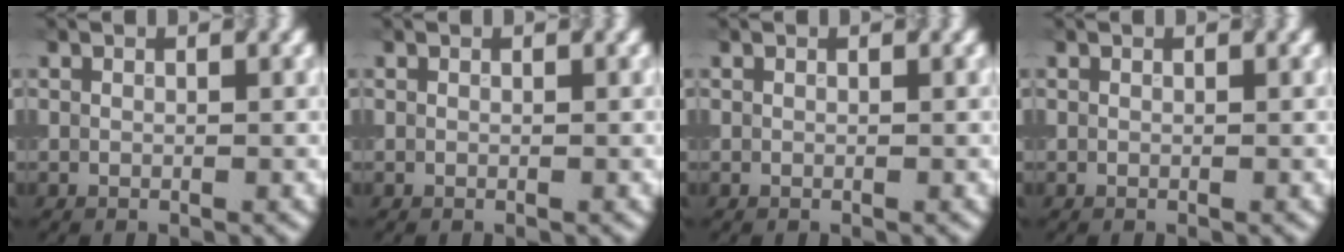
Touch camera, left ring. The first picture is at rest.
{"total": 0.0}
{"total": 0.0}
{"total": 0.0}